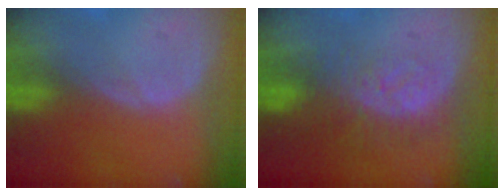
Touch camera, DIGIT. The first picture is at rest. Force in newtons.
{"total": 8.3, "press": 7.2, "slide": 4.1}